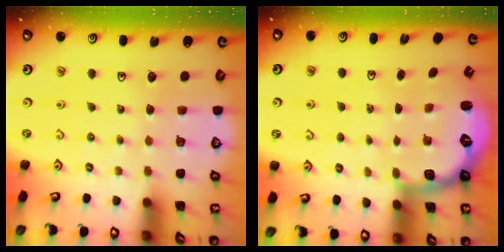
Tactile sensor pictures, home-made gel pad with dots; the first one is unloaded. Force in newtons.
{"total": 2.6, "press": 1.5, "slide": 2.1}